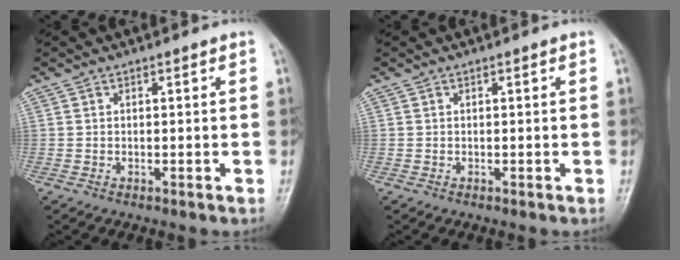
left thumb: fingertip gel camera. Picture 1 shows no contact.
{"total": 0.0}